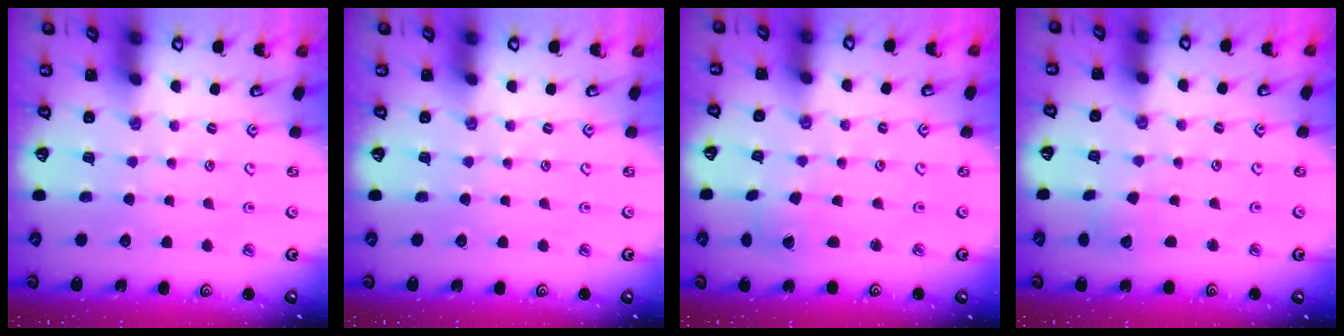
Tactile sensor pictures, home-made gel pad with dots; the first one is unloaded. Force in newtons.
{"total": 0.0}
{"total": 2.8, "press": 2.8, "slide": 0.1}
{"total": 3.7, "press": 3.7, "slide": 0.3}